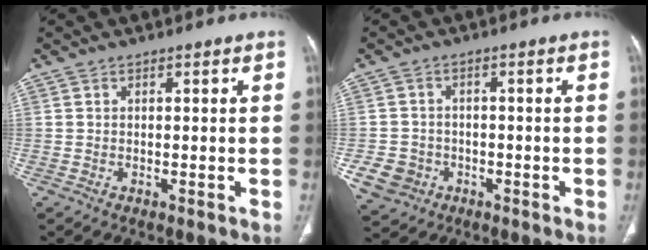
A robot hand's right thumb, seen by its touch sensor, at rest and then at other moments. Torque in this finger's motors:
{"motor_torque": [3.03, 1.54, 1.34, -1.42, 0.28]}